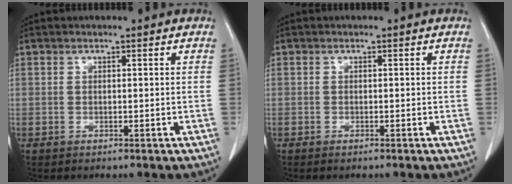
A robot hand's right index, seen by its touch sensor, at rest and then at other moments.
{"total": 0.7, "force": [-0.6, 0.1, 0.3], "torque": [-0.012, -0.002, -0.007]}